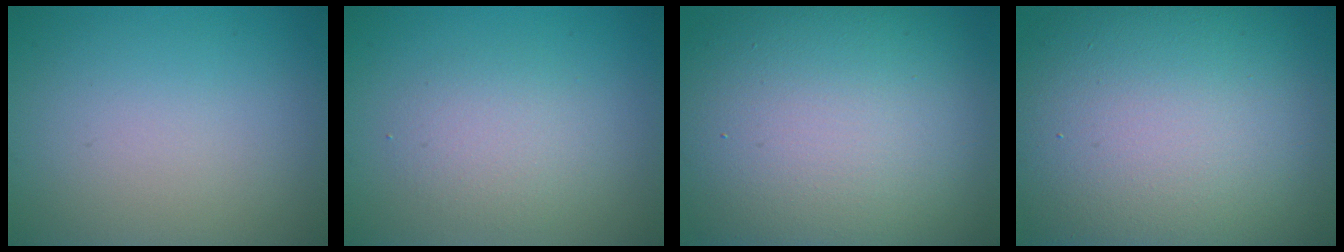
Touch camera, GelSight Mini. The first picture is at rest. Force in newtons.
{"total": 2.5, "press": 2.5, "slide": 0.2}
{"total": 16.6, "press": 16.6, "slide": 0.9}
{"total": 17.1, "press": 17.1, "slide": 1.0}